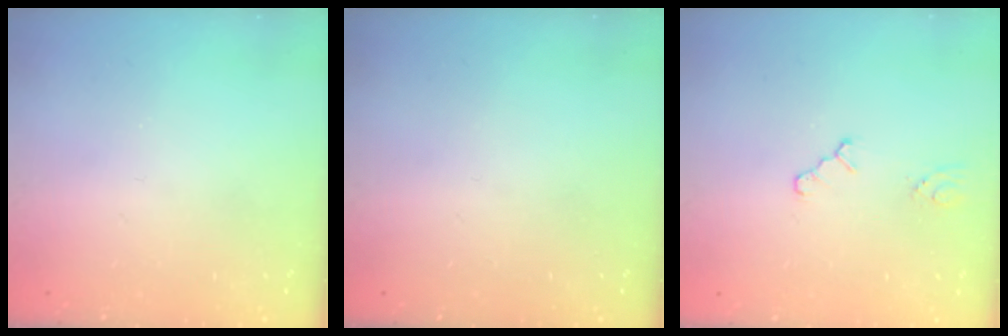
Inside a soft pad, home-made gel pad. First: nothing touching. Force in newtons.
{"total": 0.0}
{"total": 2.0, "press": 2.0, "slide": 0.4}